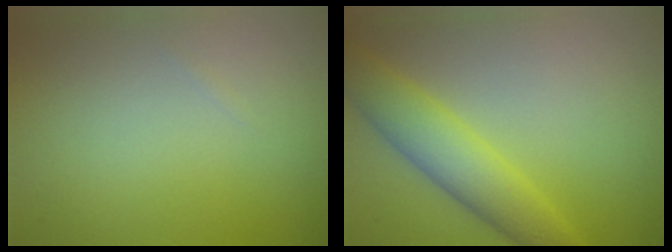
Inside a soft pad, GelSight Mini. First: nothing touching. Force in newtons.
{"total": 4.8, "press": 4.7, "slide": 0.3}